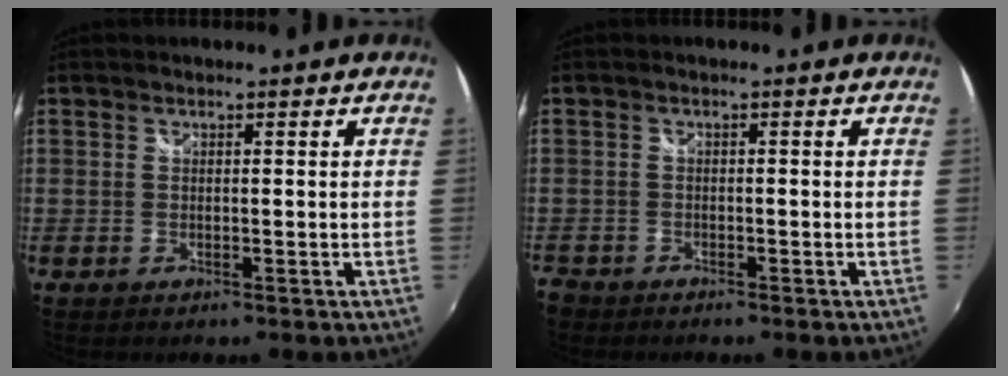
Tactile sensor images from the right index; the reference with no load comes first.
{"total": 3.0, "force": [-2.4, 1.8, 0.1], "torque": [-0.016, -0.002, -0.050]}